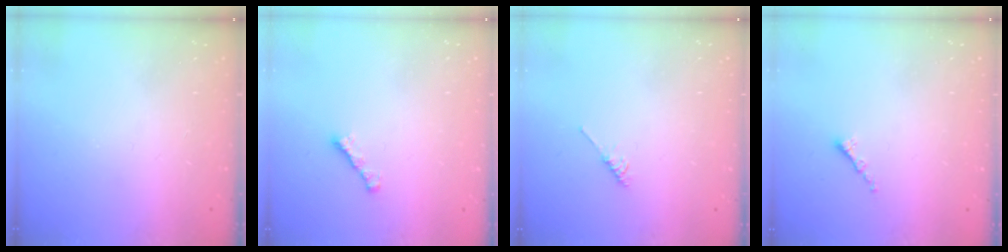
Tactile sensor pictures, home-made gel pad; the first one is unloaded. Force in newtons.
{"total": 1.8, "press": 1.7, "slide": 0.6}
{"total": 3.3, "press": 3.2, "slide": 0.6}
{"total": 0.8, "press": 0.8, "slide": 0.2}